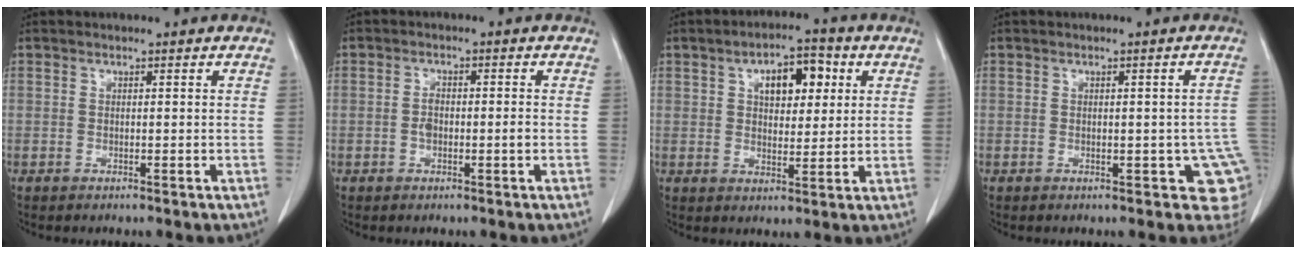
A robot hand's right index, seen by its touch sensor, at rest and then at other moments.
{"total": 2.5, "force": [-0.7, 0.8, 2.3], "torque": [-0.045, 0.002, -0.011]}
{"total": 7.8, "force": [2.7, 3.9, 6.2], "torque": [-0.091, 0.018, 0.042]}
{"total": 5.5, "force": [-1.3, 2.4, 4.8], "torque": [-0.036, 0.004, -0.014]}